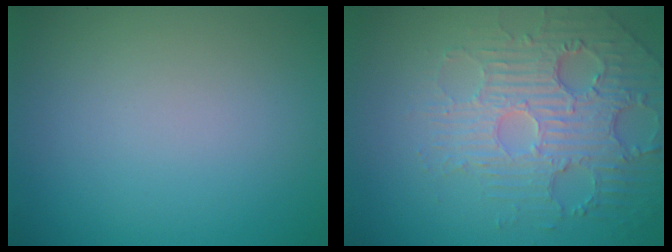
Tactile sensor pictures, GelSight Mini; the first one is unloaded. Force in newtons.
{"total": 4.8, "press": 4.3, "slide": 2.2}